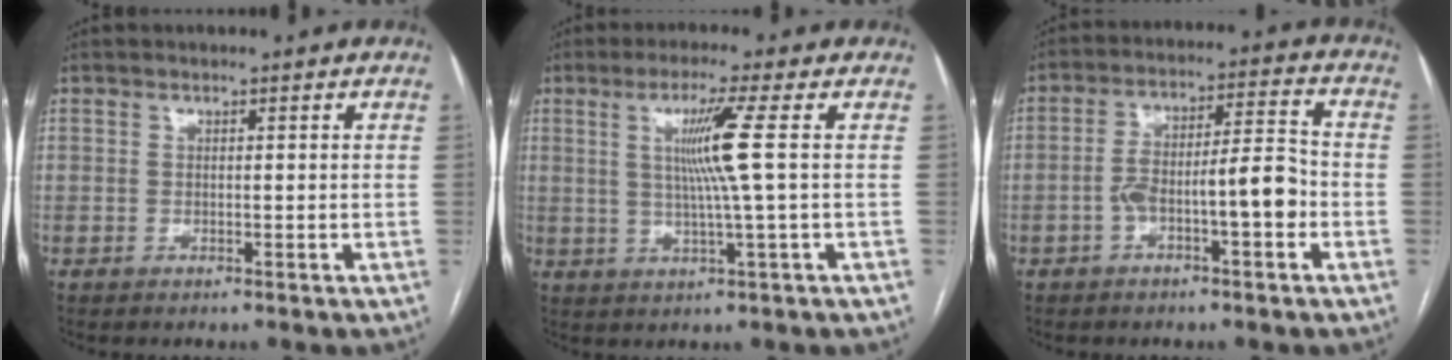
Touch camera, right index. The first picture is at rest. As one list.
[{"total": 7.0, "force": [1.3, -1.8, 6.7], "torque": [-0.126, -0.003, 0.030]}, {"total": 9.0, "force": [-2.9, 1.9, 8.3], "torque": [-0.144, 0.032, -0.046]}]